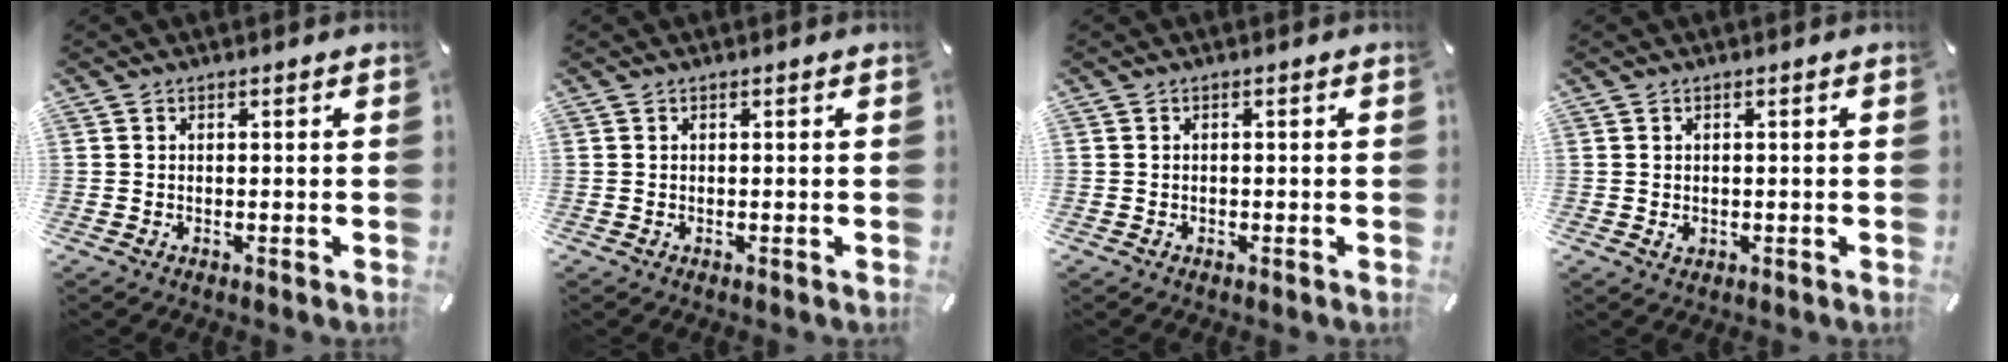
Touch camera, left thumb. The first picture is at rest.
{"total": 0.0}
{"total": 0.7, "force": [-0.3, 0.6, 0.0], "torque": [0.002, 0.008, -0.009]}
{"total": 1.0, "force": [0.0, 0.9, 0.5], "torque": [-0.003, 0.001, -0.003]}